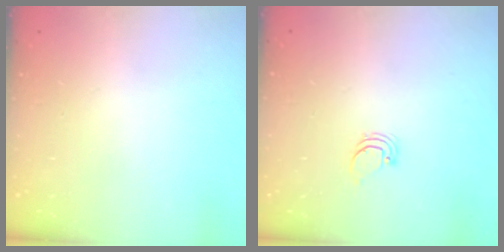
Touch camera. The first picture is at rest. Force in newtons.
{"total": 0.9, "press": 0.9, "slide": 0.0}